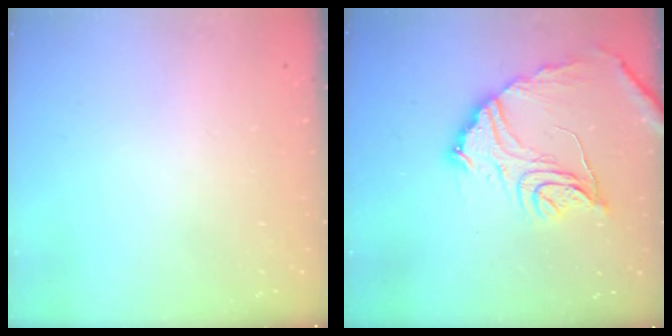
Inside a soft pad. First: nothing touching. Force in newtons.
{"total": 16.0, "press": 16.0, "slide": 1.5}